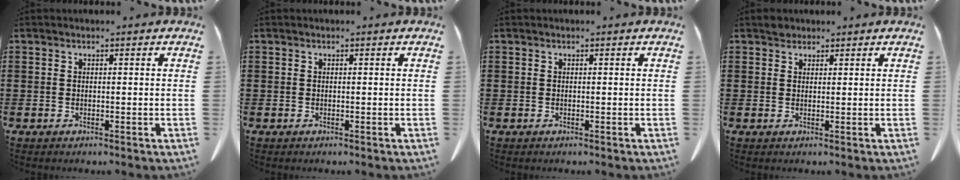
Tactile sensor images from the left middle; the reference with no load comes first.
{"total": 0.0}
{"total": 0.0}
{"total": 1.5, "force": [1.3, 0.8, 0.1], "torque": [0.002, 0.001, 0.023]}